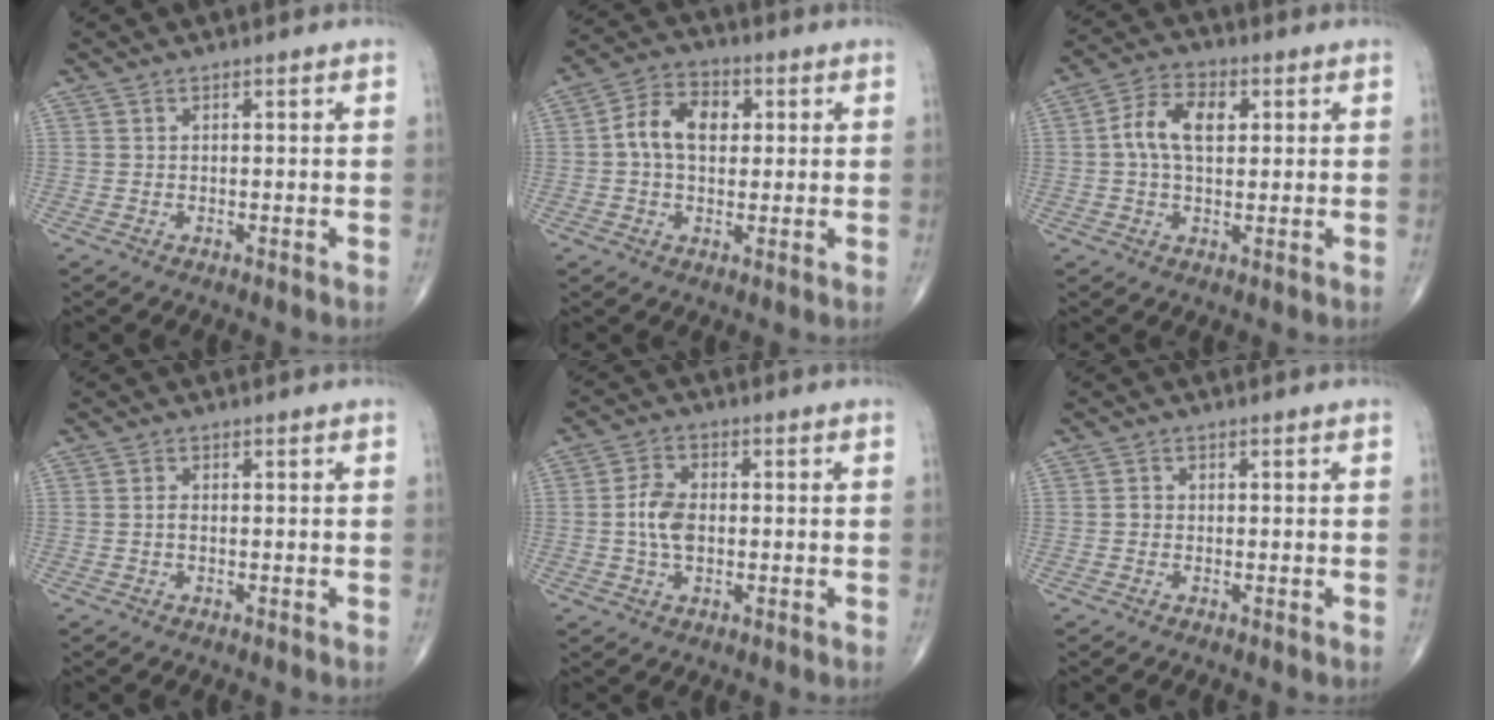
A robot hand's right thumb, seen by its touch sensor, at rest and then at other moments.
{"total": 8.9, "force": [1.1, 6.0, 6.4], "torque": [-0.099, 0.020, 0.011]}
{"total": 8.2, "force": [1.3, 4.9, 6.5], "torque": [-0.114, 0.016, 0.018]}
{"total": 1.1, "force": [-0.1, 0.6, 0.9], "torque": [-0.018, 0.001, -0.002]}
{"total": 6.2, "force": [-0.3, 3.8, 4.9], "torque": [-0.096, 0.009, -0.009]}
{"total": 0.9, "force": [-0.2, 0.8, 0.4], "torque": [-0.002, 0.003, -0.007]}